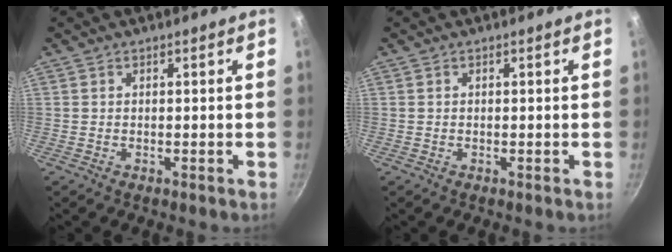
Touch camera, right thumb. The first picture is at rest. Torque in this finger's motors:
{"motor_torque": [-0.09, 0.15, 0.07, 0.02, 0.04]}